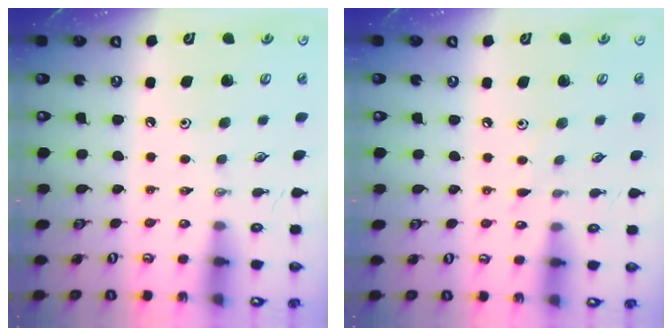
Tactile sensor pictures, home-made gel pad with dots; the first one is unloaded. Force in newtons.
{"total": 3.8, "press": 3.7, "slide": 0.6}